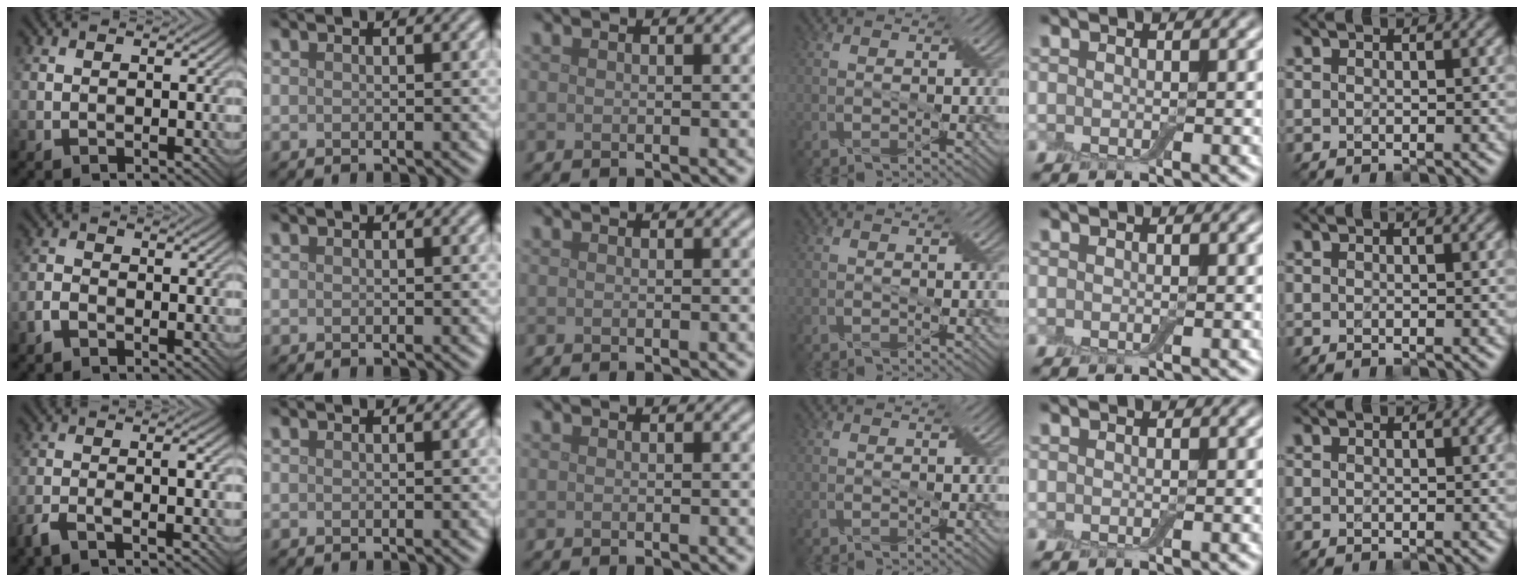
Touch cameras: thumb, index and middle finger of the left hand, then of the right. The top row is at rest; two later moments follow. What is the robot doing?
{"motion": "extract", "object": "backpack"}